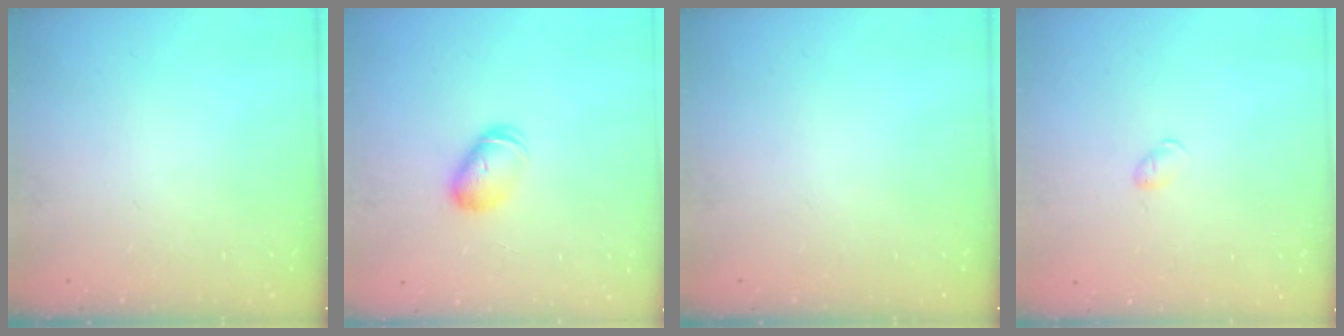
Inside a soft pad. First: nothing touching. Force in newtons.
{"total": 6.9, "press": 6.9, "slide": 0.6}
{"total": 0.0}
{"total": 3.7, "press": 3.6, "slide": 0.6}